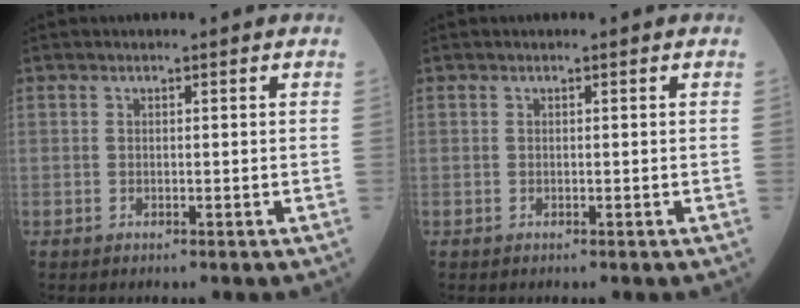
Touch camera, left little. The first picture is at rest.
{"total": 0.0}